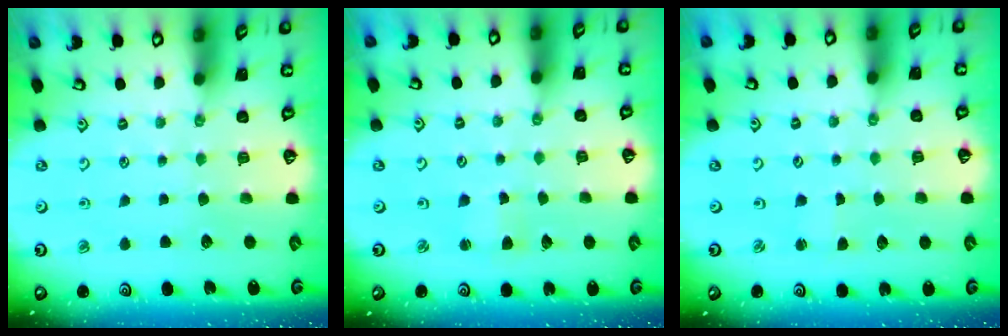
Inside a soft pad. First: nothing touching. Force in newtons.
{"total": 2.9, "press": 2.9, "slide": 0.3}
{"total": 0.6, "press": 0.6, "slide": 0.0}